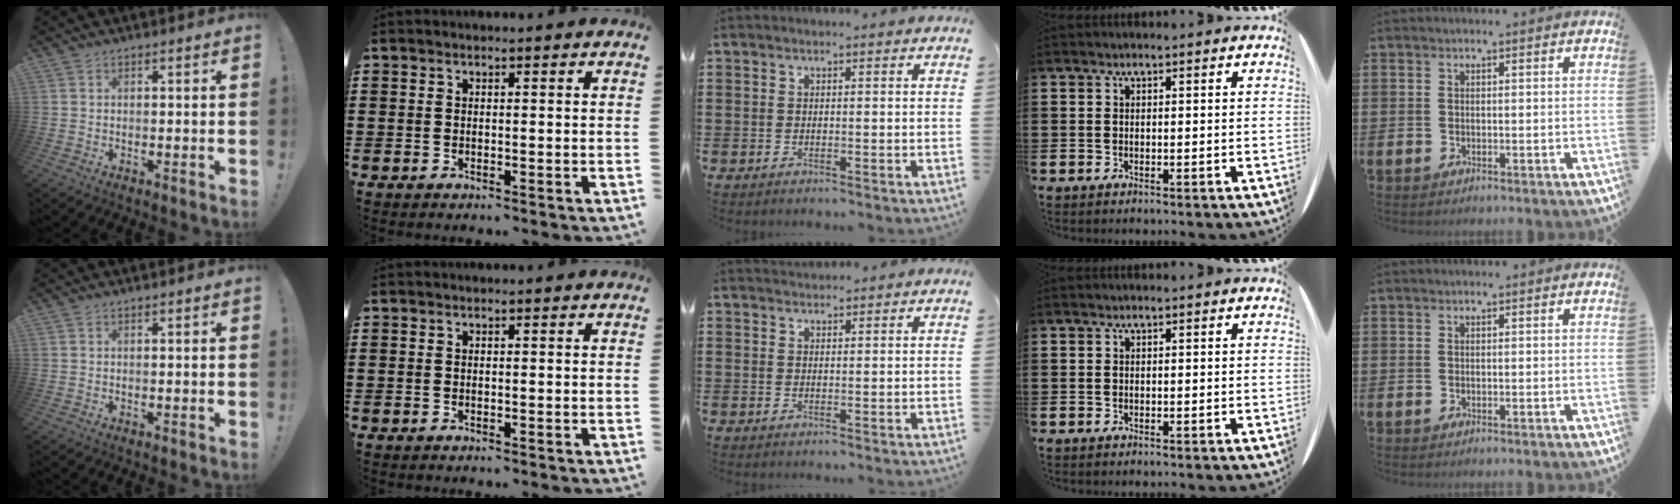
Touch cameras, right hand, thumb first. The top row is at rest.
{"middle": {"total": 1.5, "force": [1.4, 0.2, -0.2], "torque": [0.000, 0.001, 0.028]}}